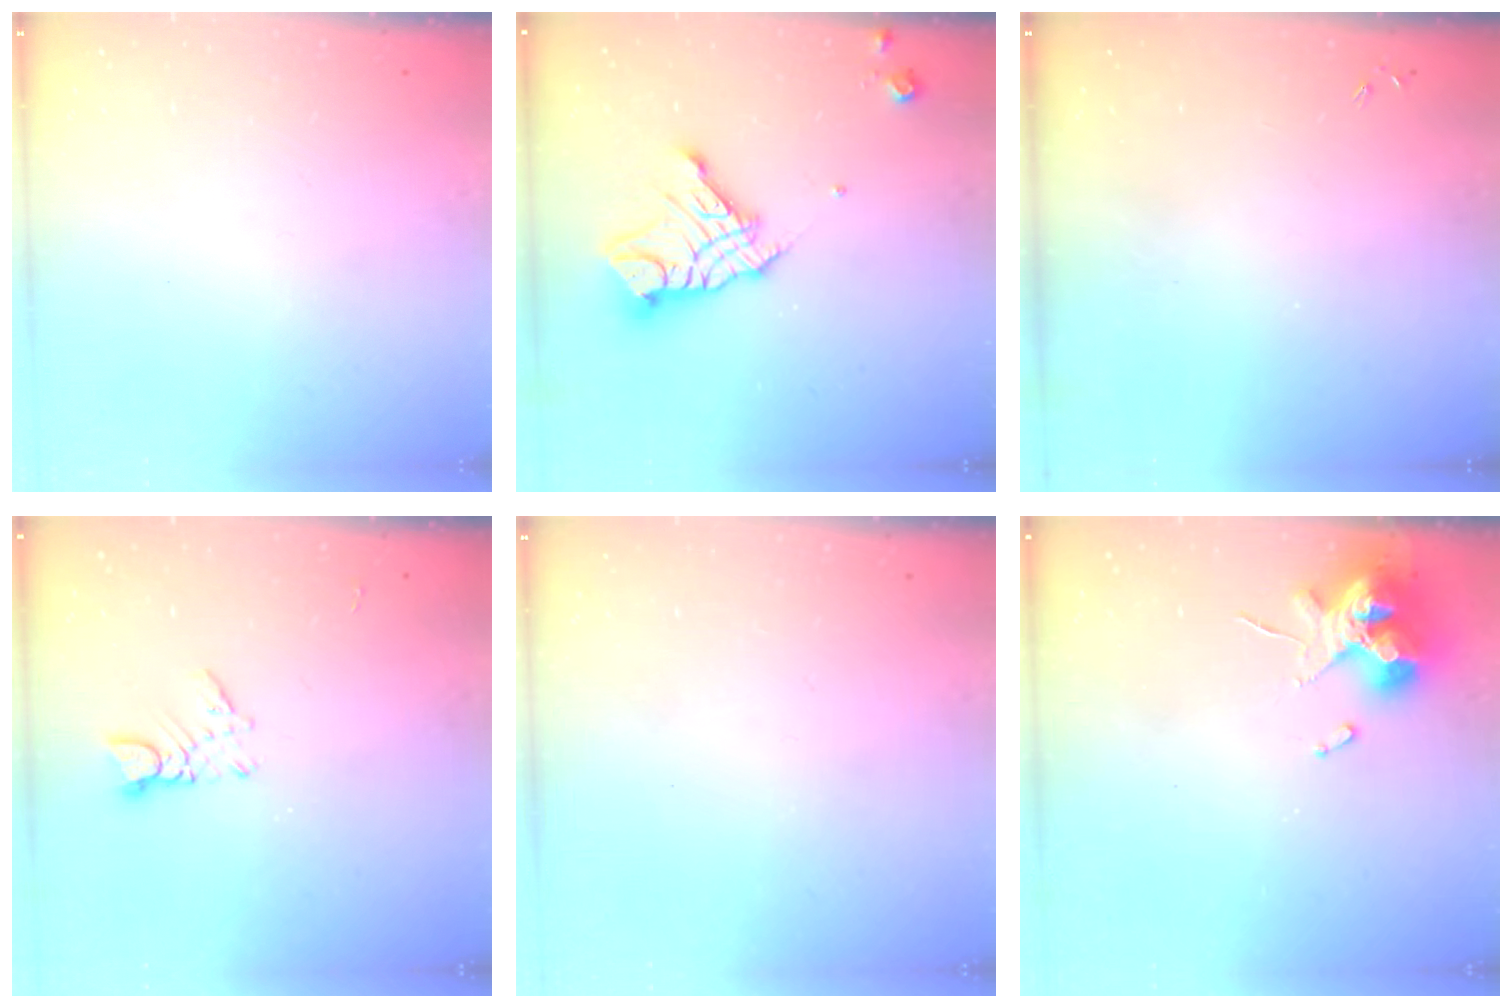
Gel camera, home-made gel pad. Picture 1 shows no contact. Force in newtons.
{"total": 13.1, "press": 13.1, "slide": 1.3}
{"total": 0.0}
{"total": 2.4, "press": 2.4, "slide": 0.2}
{"total": 0.0}
{"total": 11.4, "press": 11.3, "slide": 1.2}